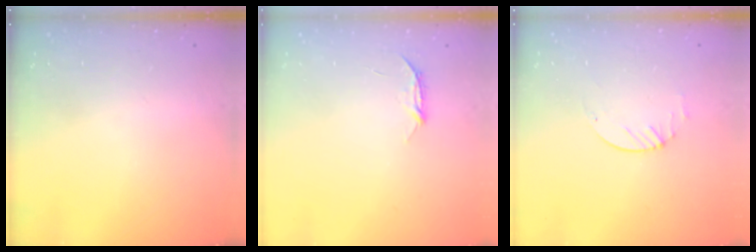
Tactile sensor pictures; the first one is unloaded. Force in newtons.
{"total": 3.9, "press": 3.9, "slide": 0.5}
{"total": 2.0, "press": 2.0, "slide": 0.2}